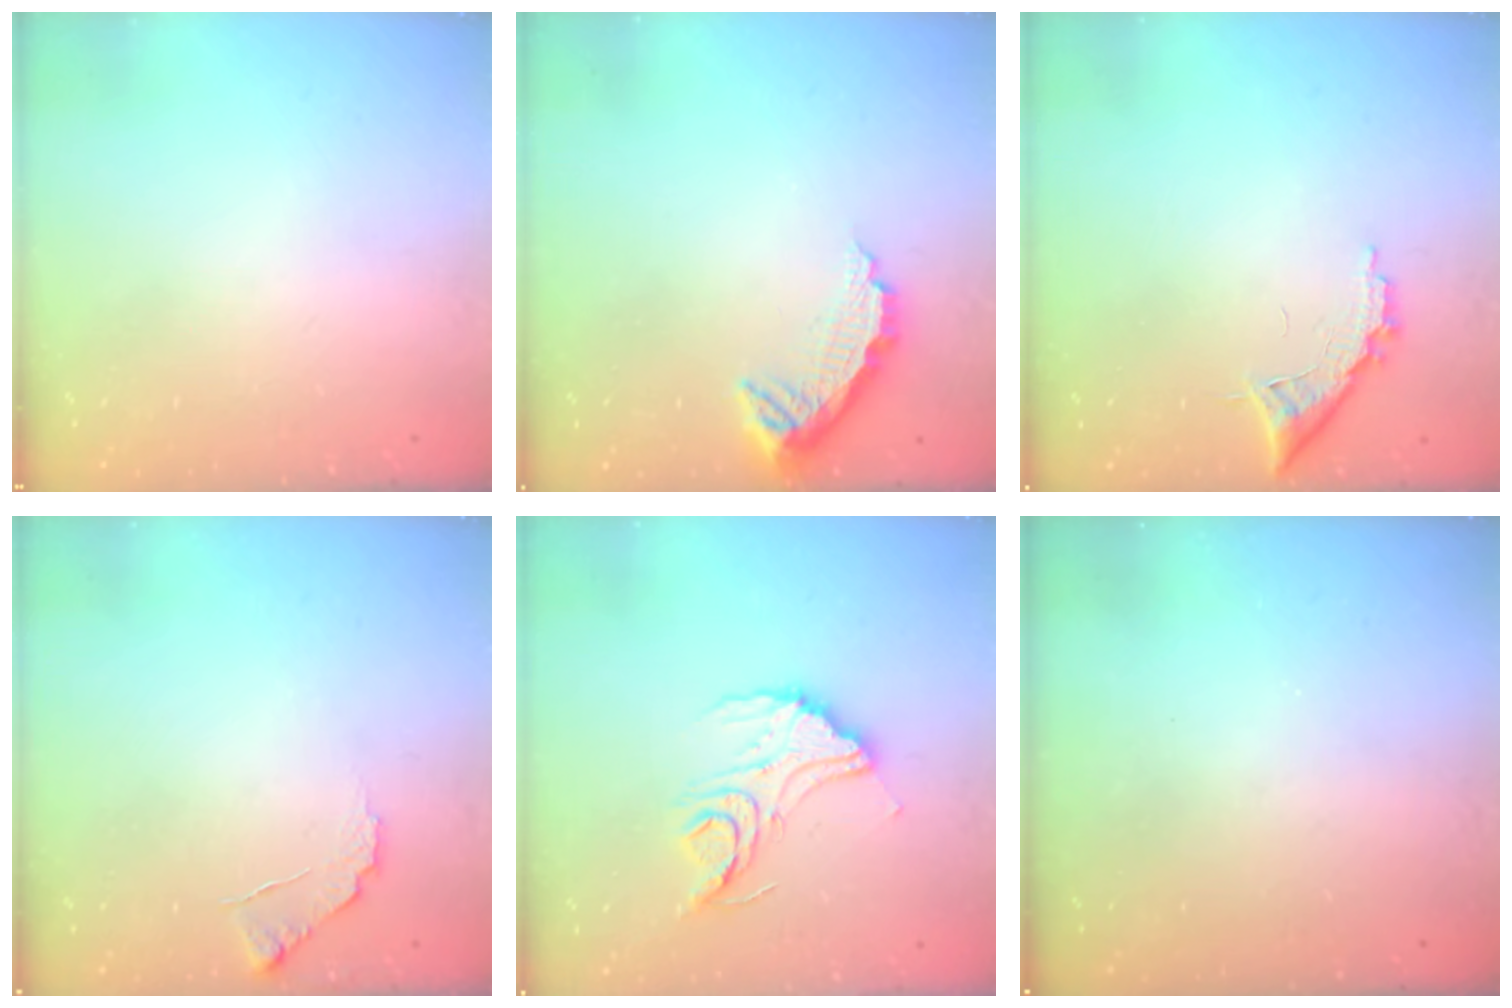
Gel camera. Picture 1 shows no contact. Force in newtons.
{"total": 10.0, "press": 10.0, "slide": 0.6}
{"total": 9.0, "press": 9.0, "slide": 0.4}
{"total": 5.5, "press": 5.5, "slide": 0.3}
{"total": 14.7, "press": 14.6, "slide": 1.4}
{"total": 3.2, "press": 3.2, "slide": 0.1}